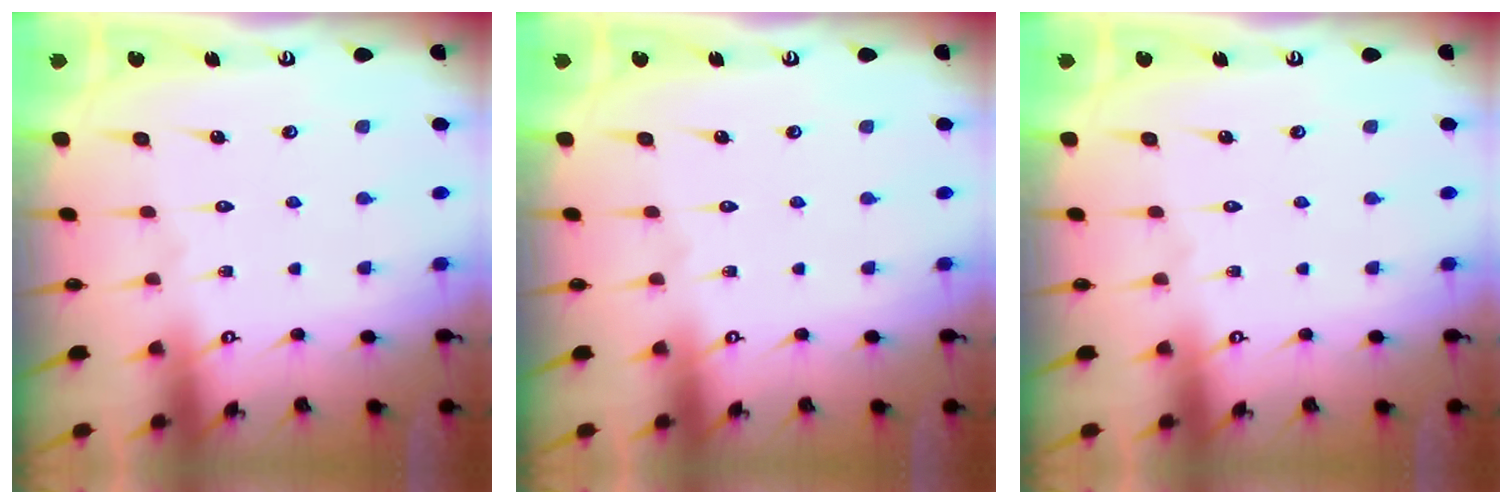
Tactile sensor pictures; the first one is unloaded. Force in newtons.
{"total": 0.0}
{"total": 0.0}